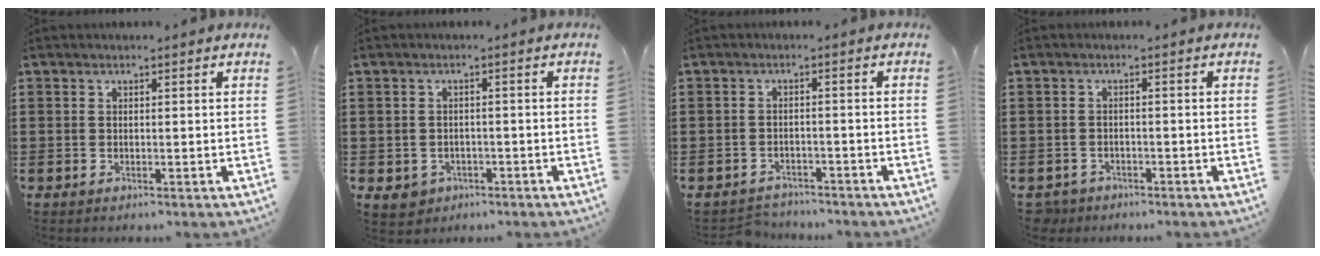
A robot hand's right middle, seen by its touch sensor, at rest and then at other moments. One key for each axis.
{"total": 2.0, "fx": -1.2, "fy": 1.5, "fz": 0.5, "tx": -0.018, "ty": 0.000, "tz": -0.027}
{"total": 2.2, "fx": -2.2, "fy": 0.3, "fz": -0.3, "tx": -0.003, "ty": -0.002, "tz": -0.049}
{"total": 1.7, "fx": -1.7, "fy": 0.4, "fz": -0.1, "tx": -0.005, "ty": -0.001, "tz": -0.039}